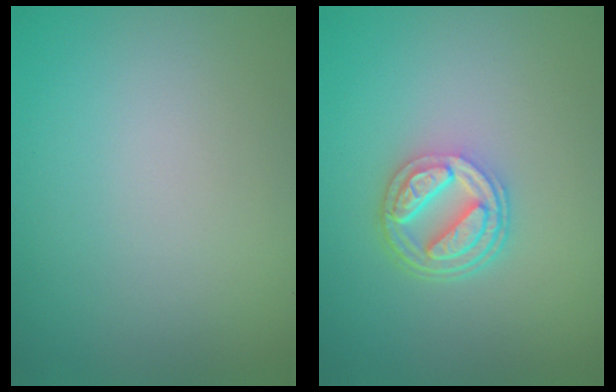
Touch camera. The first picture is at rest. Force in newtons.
{"total": 4.5, "press": 3.3, "slide": 3.0}